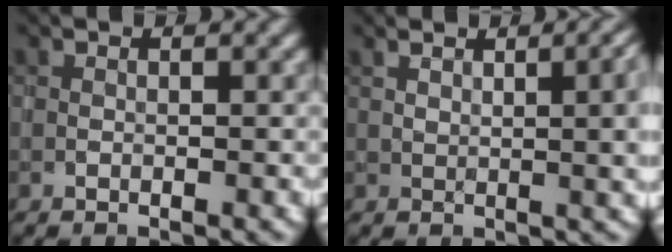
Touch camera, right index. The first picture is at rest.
{"total": 6.2, "force": [1.9, 2.6, 5.3], "torque": [-0.038, 0.014, 0.034]}